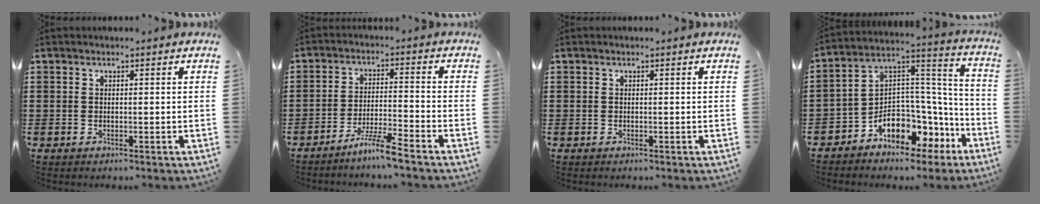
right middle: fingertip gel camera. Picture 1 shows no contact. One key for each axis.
{"total": 5.6, "fx": -4.8, "fy": -0.4, "fz": 2.8, "tx": -0.059, "ty": -0.012, "tz": -0.093}
{"total": 0.0}
{"total": 6.3, "fx": -4.1, "fy": 4.1, "fz": 2.4, "tx": -0.069, "ty": -0.020, "tz": -0.082}